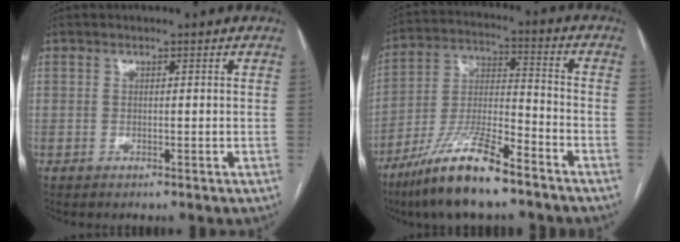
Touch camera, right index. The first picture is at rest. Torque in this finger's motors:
{"motor_torque": [1.13, -1.00, 0.79, 0.19]}